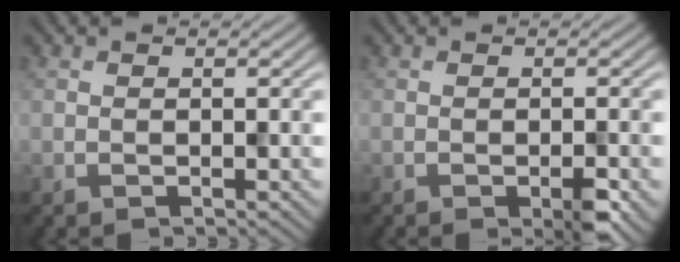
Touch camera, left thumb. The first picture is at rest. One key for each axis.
{"total": 2.8, "fx": -1.4, "fy": 0.6, "fz": 2.4, "tx": -0.038, "ty": -0.001, "tz": -0.021}